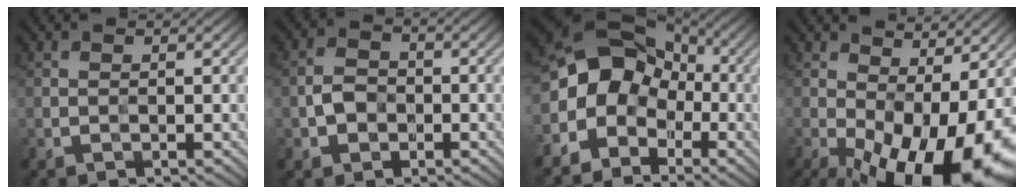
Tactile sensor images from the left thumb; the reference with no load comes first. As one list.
[{"total": 3.1, "force": [-1.0, 2.5, 1.7], "torque": [-0.033, 0.002, -0.026]}, {"total": 10.4, "force": [-1.6, 8.6, 5.5], "torque": [-0.117, 0.007, -0.055]}, {"total": 18.0, "force": [-4.4, 8.1, 15.5], "torque": [-0.235, -0.013, -0.045]}]